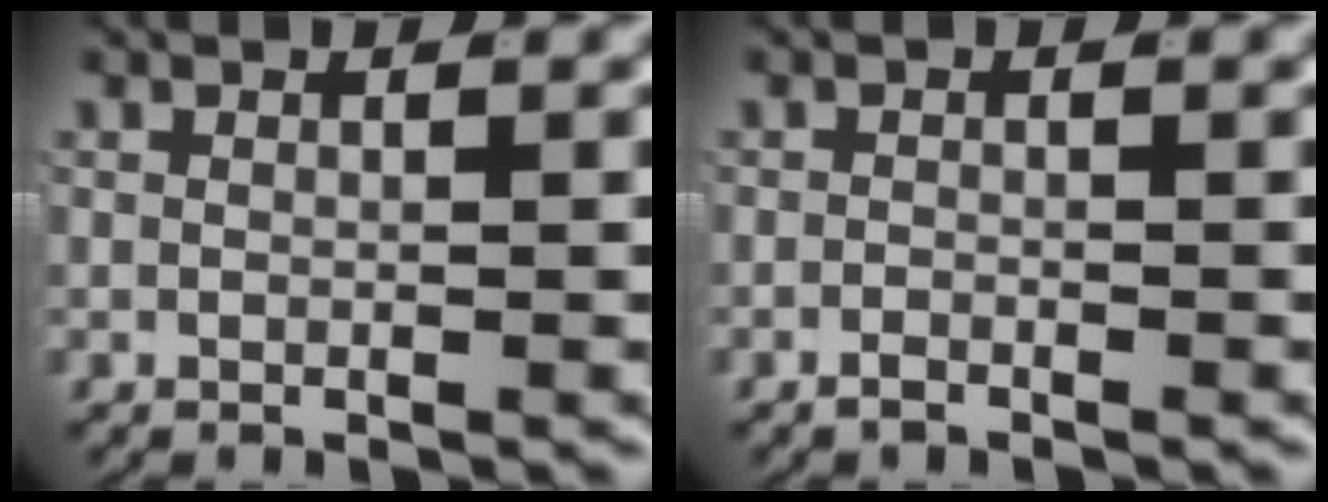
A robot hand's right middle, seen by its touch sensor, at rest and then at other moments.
{"total": 0.9, "force": [-0.9, 0.1, 0.2], "torque": [-0.007, -0.003, -0.016]}